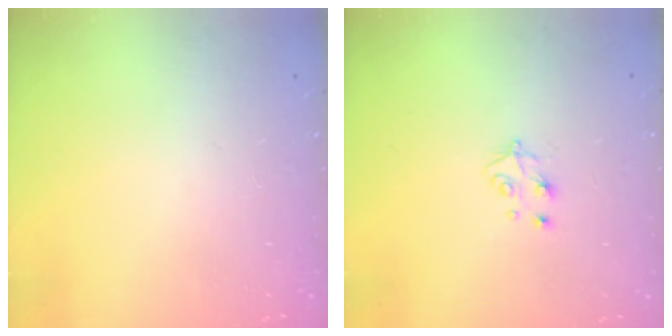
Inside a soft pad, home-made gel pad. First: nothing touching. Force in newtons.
{"total": 5.3, "press": 5.2, "slide": 0.8}